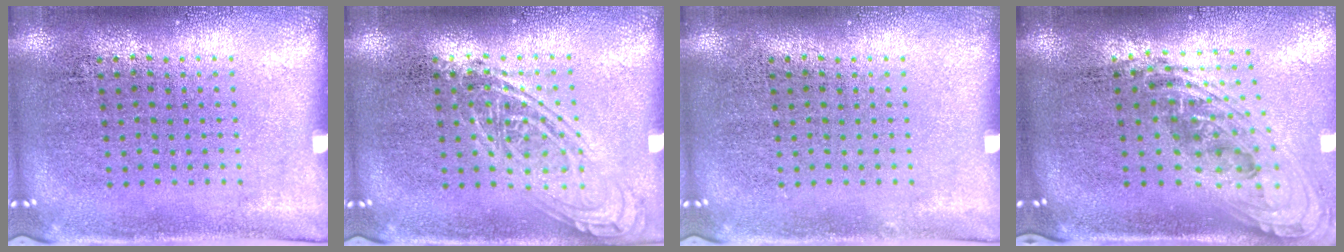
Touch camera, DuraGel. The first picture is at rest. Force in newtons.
{"total": 2.4, "press": 2.3, "slide": 0.3}
{"total": 0.0}
{"total": 2.2, "press": 1.6, "slide": 1.5}